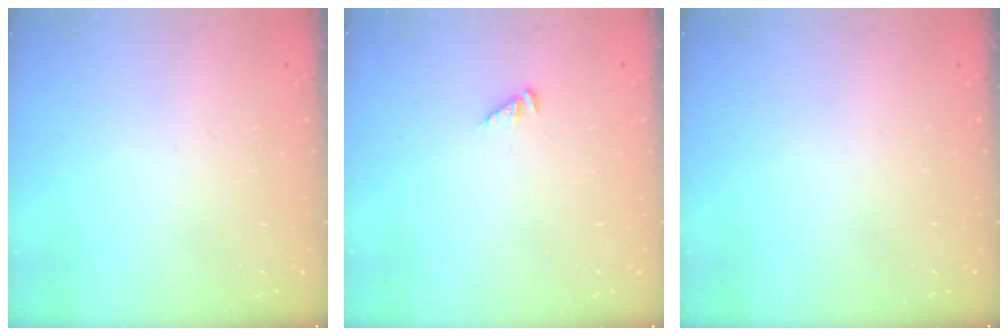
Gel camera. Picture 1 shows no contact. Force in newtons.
{"total": 2.5, "press": 2.5, "slide": 0.4}
{"total": 0.0}